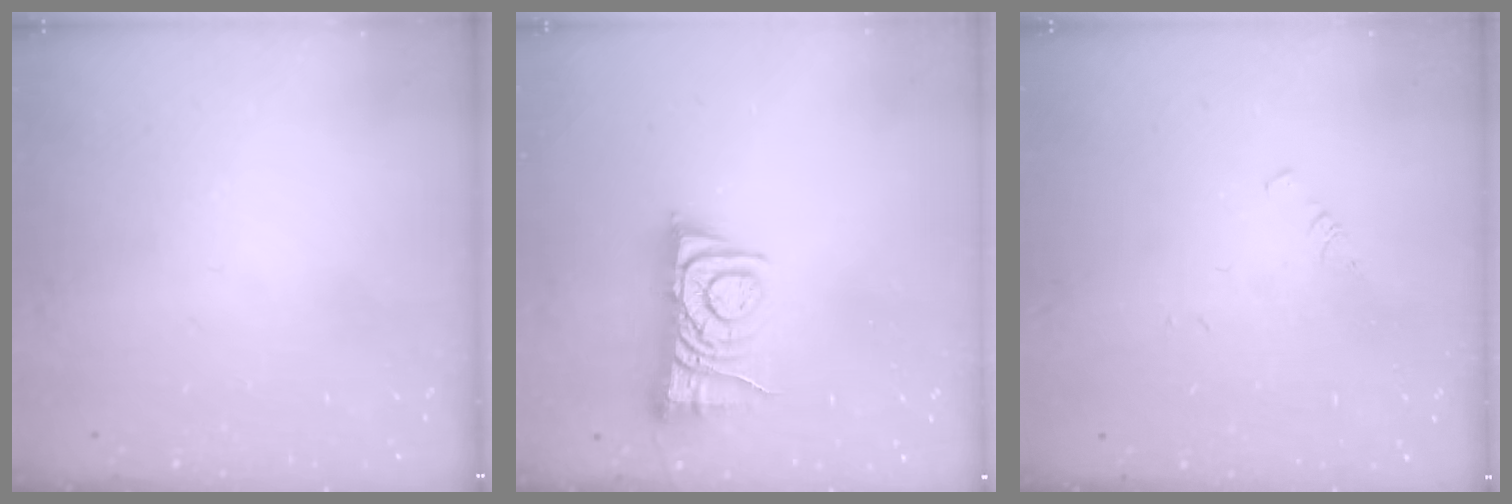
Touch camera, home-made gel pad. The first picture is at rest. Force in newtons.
{"total": 6.9, "press": 6.9, "slide": 0.9}
{"total": 1.0, "press": 0.9, "slide": 0.2}